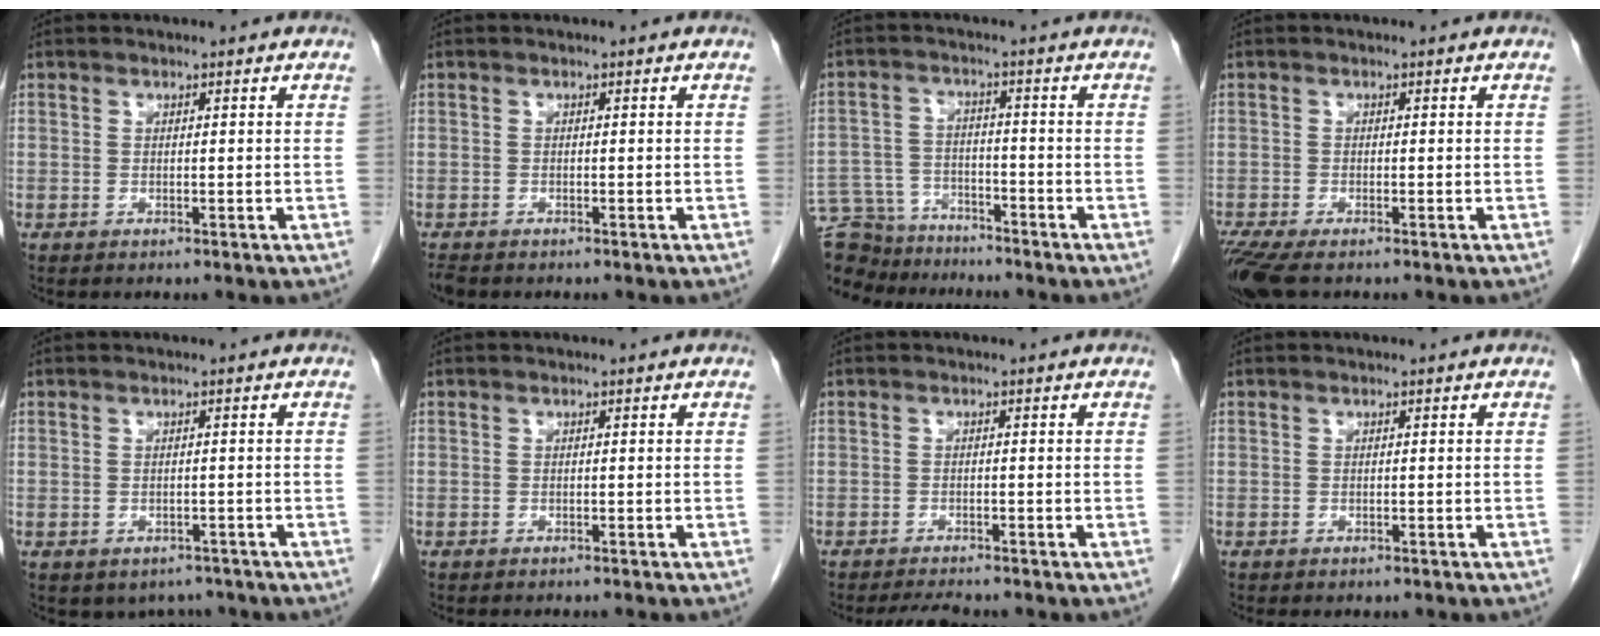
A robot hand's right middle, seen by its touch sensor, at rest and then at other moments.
{"total": 1.6, "force": [-1.4, 0.5, 0.6], "torque": [-0.018, -0.006, -0.023]}
{"total": 13.2, "force": [-11.9, 5.2, 2.4], "torque": [-0.064, 0.009, -0.182]}
{"total": 4.9, "force": [-3.7, 1.0, 3.0], "torque": [-0.061, -0.014, -0.067]}
{"total": 3.8, "force": [-2.9, 2.3, 0.6], "torque": [0.003, 0.007, -0.034]}
{"total": 2.0, "force": [-1.8, 0.0, 0.7], "torque": [-0.010, 0.000, -0.020]}
{"total": 3.0, "force": [-2.8, 0.3, 1.0], "torque": [-0.019, -0.010, -0.044]}
{"total": 1.0, "force": [-0.8, 0.4, 0.3], "torque": [-0.011, -0.001, -0.009]}